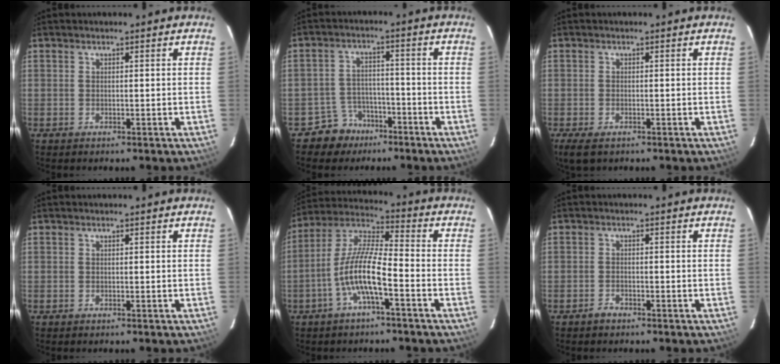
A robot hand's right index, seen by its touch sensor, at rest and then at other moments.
{"total": 6.4, "force": [-4.5, 4.5, 0.3], "torque": [-0.019, 0.025, -0.069]}
{"total": 4.0, "force": [-2.3, 2.2, 2.4], "torque": [-0.054, -0.014, -0.040]}
{"total": 0.0}
{"total": 10.8, "force": [-4.4, 2.0, 9.7], "torque": [-0.205, 0.005, -0.088]}
{"total": 1.6, "force": [-1.3, 0.8, 0.5], "torque": [-0.010, 0.002, -0.023]}